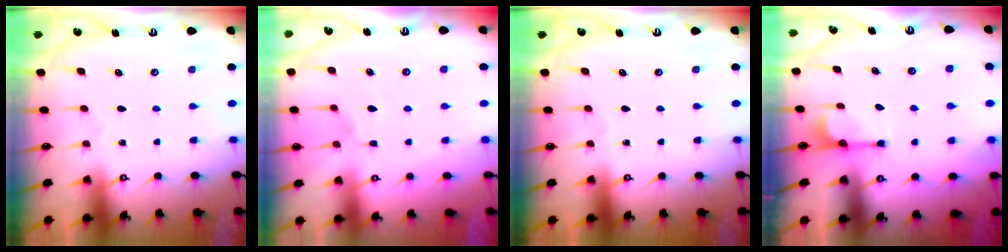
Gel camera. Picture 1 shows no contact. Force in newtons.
{"total": 1.4, "press": 0.6, "slide": 1.3}
{"total": 0.0}
{"total": 1.3, "press": 1.1, "slide": 0.6}